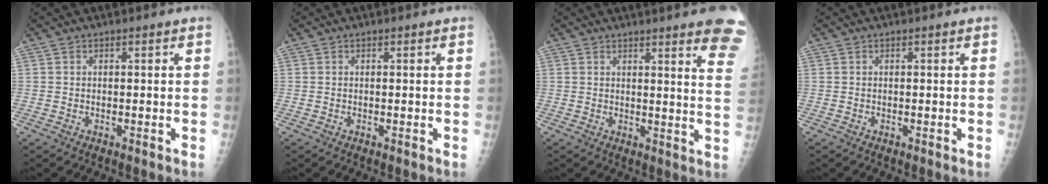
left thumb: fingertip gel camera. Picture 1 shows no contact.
{"total": 0.0}
{"total": 13.2, "force": [9.9, 1.2, 8.5], "torque": [-0.077, -0.060, 0.095]}
{"total": 0.0}